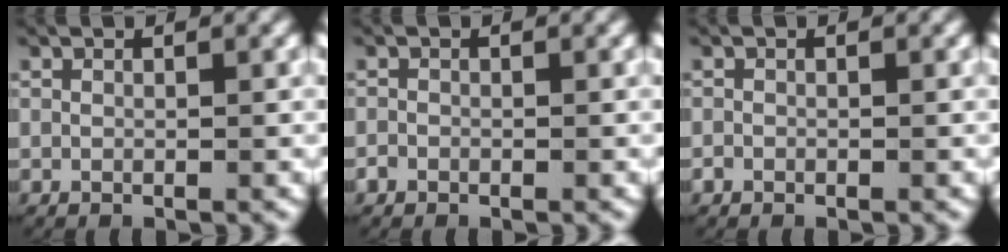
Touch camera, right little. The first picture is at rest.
{"total": 0.6, "force": [-0.4, 0.5, 0.0], "torque": [-0.001, 0.001, -0.009]}
{"total": 0.5, "force": [-0.3, 0.5, 0.0], "torque": [0.000, 0.002, -0.007]}